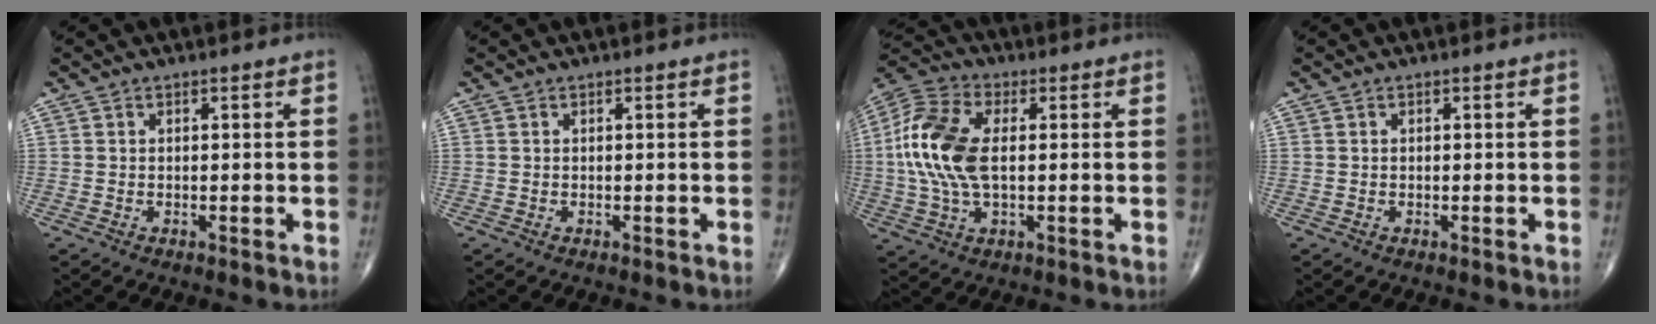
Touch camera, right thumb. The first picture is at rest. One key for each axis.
{"total": 0.0}
{"total": 14.7, "fx": 0.9, "fy": 7.8, "fz": 12.4, "tx": -0.280, "ty": 0.015, "tz": 0.012}
{"total": 0.0}